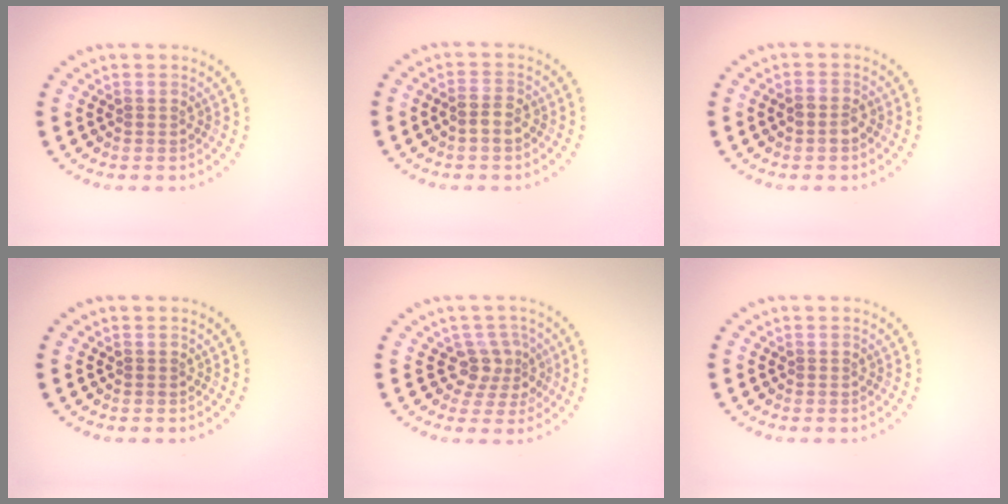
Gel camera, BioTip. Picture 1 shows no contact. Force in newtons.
{"total": 1.6, "press": 1.5, "slide": 0.5}
{"total": 1.3, "press": 1.3, "slide": 0.4}
{"total": 0.0}
{"total": 2.8, "press": 2.1, "slide": 1.8}
{"total": 0.0}